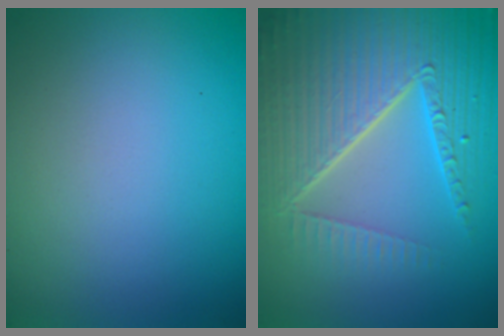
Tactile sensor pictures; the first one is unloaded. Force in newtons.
{"total": 9.0, "press": 6.0, "slide": 6.8}